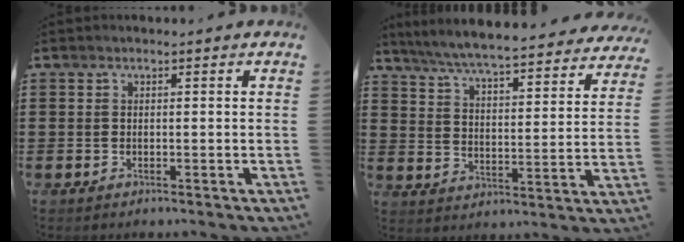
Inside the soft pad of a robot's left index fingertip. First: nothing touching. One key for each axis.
{"total": 6.0, "fx": 5.8, "fy": -0.4, "fz": 1.7, "tx": -0.061, "ty": -0.047, "tz": 0.096}